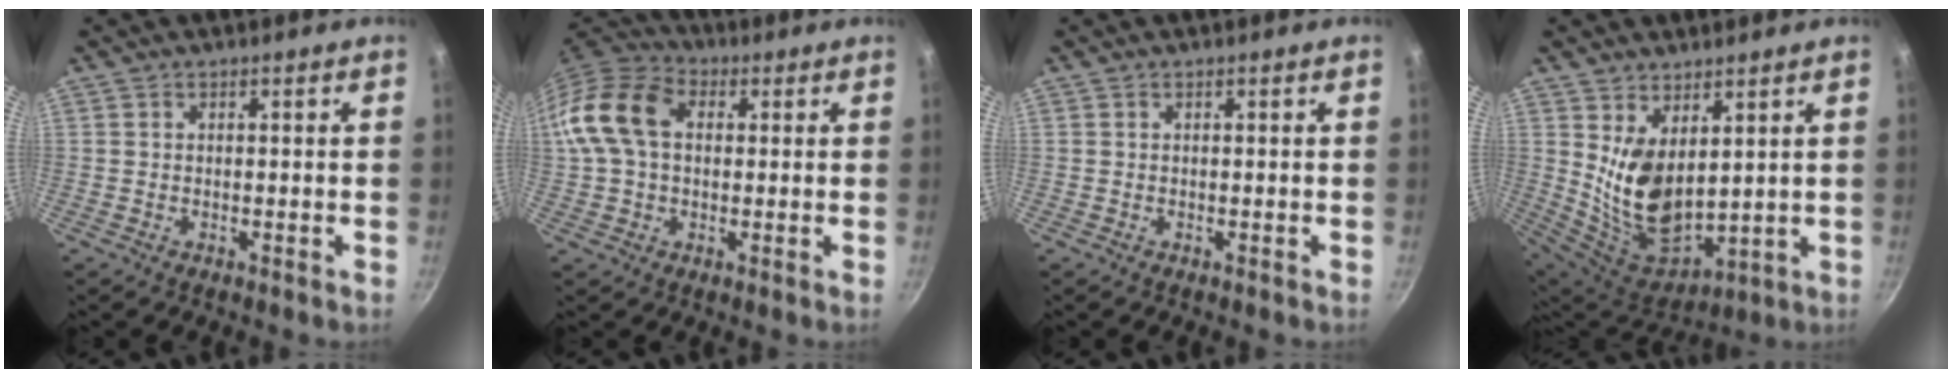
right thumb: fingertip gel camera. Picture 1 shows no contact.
{"total": 13.4, "force": [2.0, 9.4, 9.4], "torque": [-0.162, 0.025, 0.020]}
{"total": 0.0}
{"total": 12.3, "force": [3.8, 7.1, 9.3], "torque": [-0.148, -0.053, 0.095]}